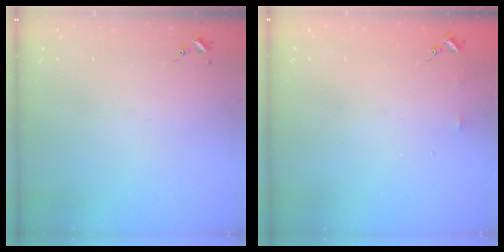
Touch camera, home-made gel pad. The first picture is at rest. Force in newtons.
{"total": 3.4, "press": 3.3, "slide": 0.4}